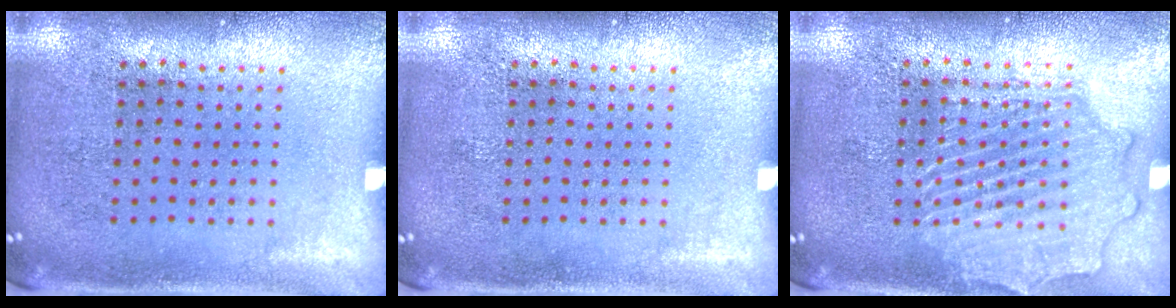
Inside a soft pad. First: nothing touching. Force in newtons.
{"total": 0.0}
{"total": 2.9, "press": 2.9, "slide": 0.3}